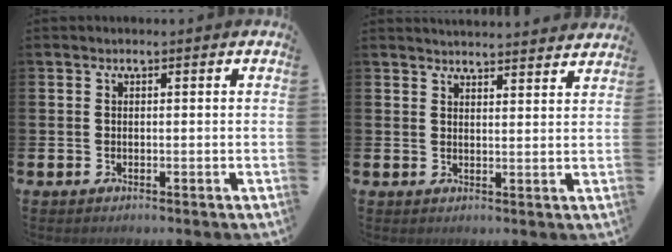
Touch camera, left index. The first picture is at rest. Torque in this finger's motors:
{"motor_torque": [0.76, -1.38, 0.01, 0.08]}